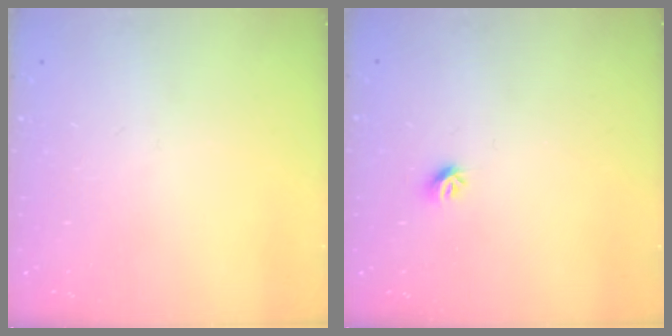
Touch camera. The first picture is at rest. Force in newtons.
{"total": 5.7, "press": 5.6, "slide": 0.8}